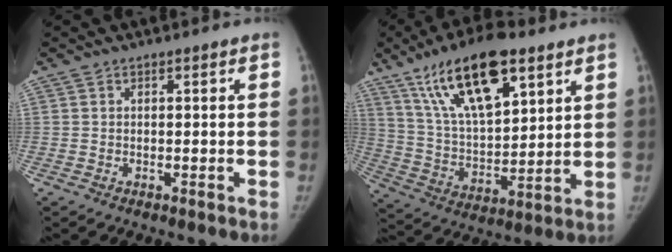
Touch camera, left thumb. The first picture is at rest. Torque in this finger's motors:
{"motor_torque": [0.61, 0.50, 1.30, -1.47, 0.24]}